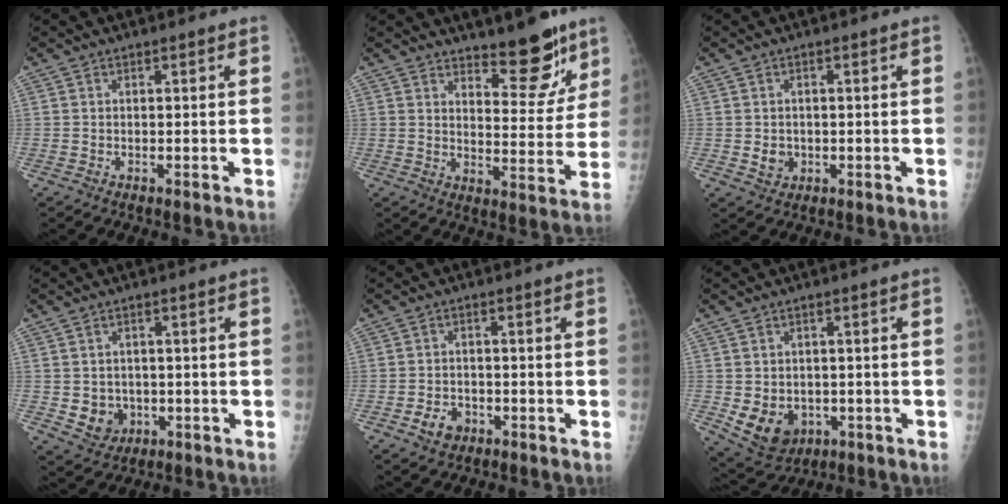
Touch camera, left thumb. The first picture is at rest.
{"total": 10.9, "force": [8.1, 3.9, 6.1], "torque": [-0.046, -0.064, 0.125]}
{"total": 2.9, "force": [-0.3, 2.6, 1.3], "torque": [-0.011, 0.000, 0.003]}
{"total": 5.5, "force": [-0.9, 4.9, 2.4], "torque": [-0.018, 0.003, -0.001]}
{"total": 4.0, "force": [-1.9, 3.0, 1.8], "torque": [-0.020, 0.012, -0.028]}
{"total": 9.0, "force": [-2.1, 7.3, 4.9], "torque": [-0.066, 0.006, -0.011]}